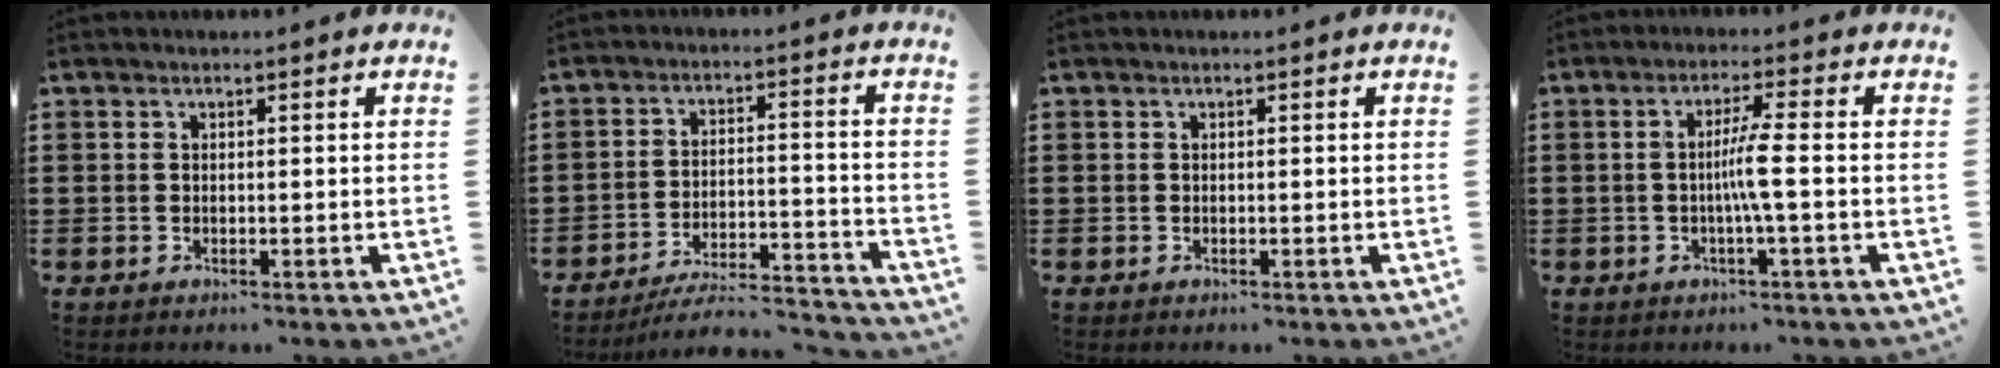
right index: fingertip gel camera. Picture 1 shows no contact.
{"total": 6.4, "force": [-6.1, 0.7, 1.9], "torque": [-0.034, 0.005, -0.119]}
{"total": 0.0}
{"total": 4.6, "force": [-0.7, -0.6, 4.5], "torque": [-0.080, -0.008, -0.018]}